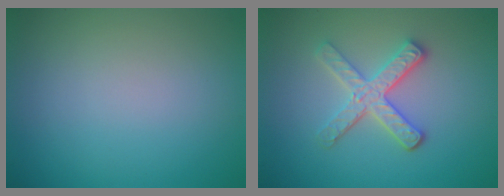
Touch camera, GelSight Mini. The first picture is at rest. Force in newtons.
{"total": 3.5, "press": 3.0, "slide": 1.8}